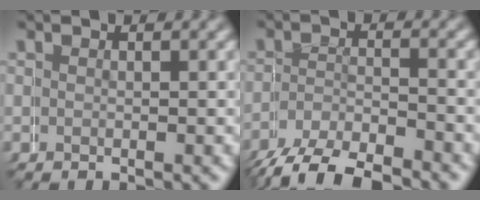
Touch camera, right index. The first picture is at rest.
{"total": 5.2, "force": [-4.2, 2.8, 1.4], "torque": [-0.032, -0.010, -0.063]}